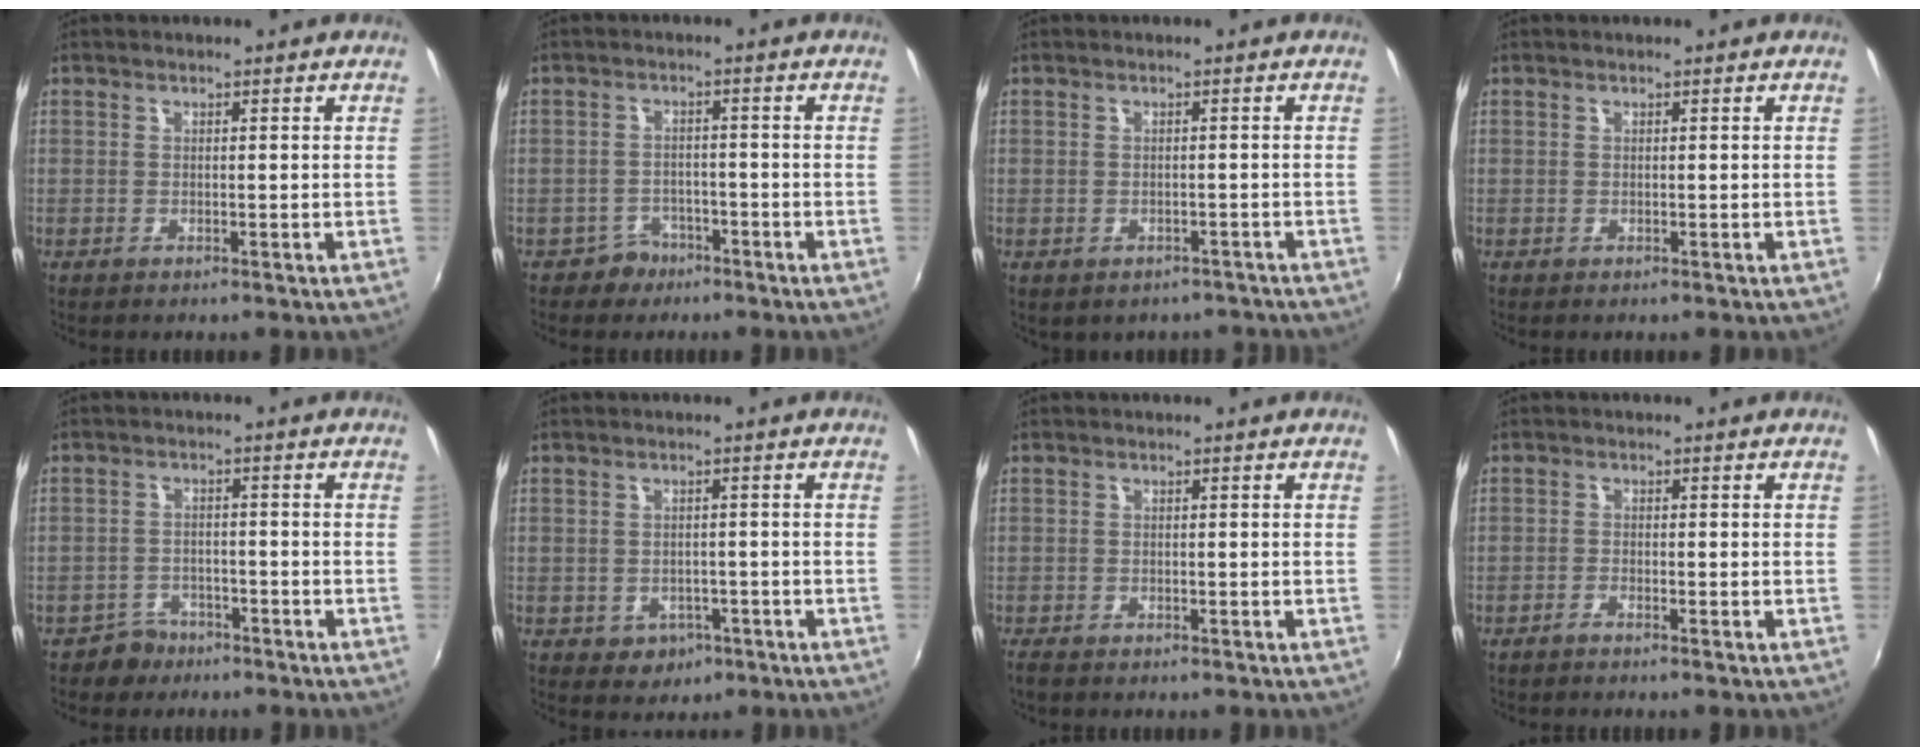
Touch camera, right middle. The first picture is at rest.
{"total": 3.9, "force": [-2.7, 2.7, -0.1], "torque": [-0.007, 0.010, -0.044]}
{"total": 5.1, "force": [-3.9, 2.9, 1.6], "torque": [-0.030, -0.007, -0.038]}
{"total": 0.0}
{"total": 3.9, "force": [-3.0, 2.6, -0.1], "torque": [-0.007, 0.009, -0.051]}
{"total": 4.3, "force": [-1.6, 3.7, 1.4], "torque": [-0.038, -0.001, -0.012]}
{"total": 2.2, "force": [-1.8, 0.9, 1.0], "torque": [-0.020, -0.013, -0.031]}
{"total": 1.1, "force": [-1.0, 0.0, 0.5], "torque": [-0.018, 0.000, -0.025]}